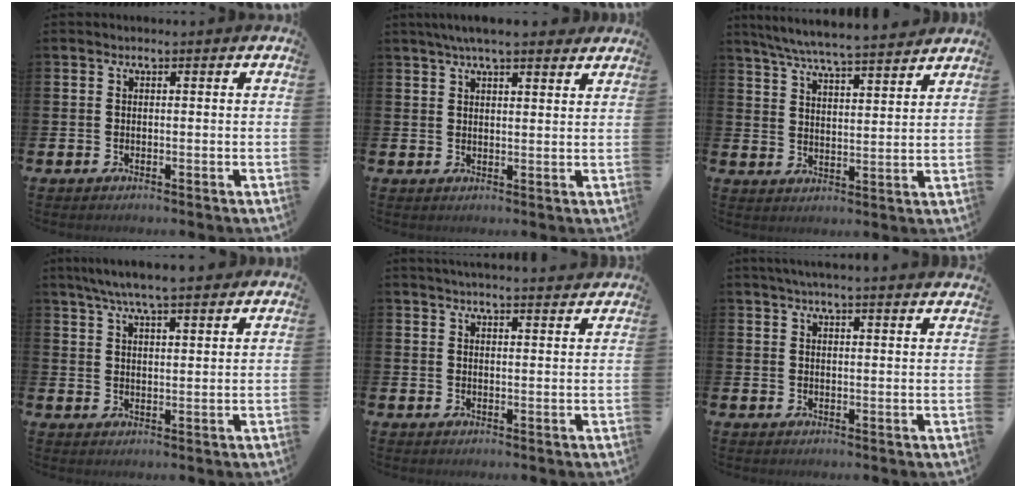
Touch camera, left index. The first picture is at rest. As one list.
[{"total": 5.1, "force": [4.6, 0.7, 2.1], "torque": [-0.036, -0.014, 0.079]}, {"total": 6.8, "force": [6.6, 0.0, 1.7], "torque": [-0.054, -0.044, 0.115]}, {"total": 6.5, "force": [6.0, 0.5, 2.5], "torque": [-0.055, -0.019, 0.106]}, {"total": 3.5, "force": [3.5, -0.3, 0.2], "torque": [-0.004, -0.022, 0.062]}, {"total": 3.7, "force": [3.6, -0.7, 0.7], "torque": [-0.020, -0.015, 0.065]}]